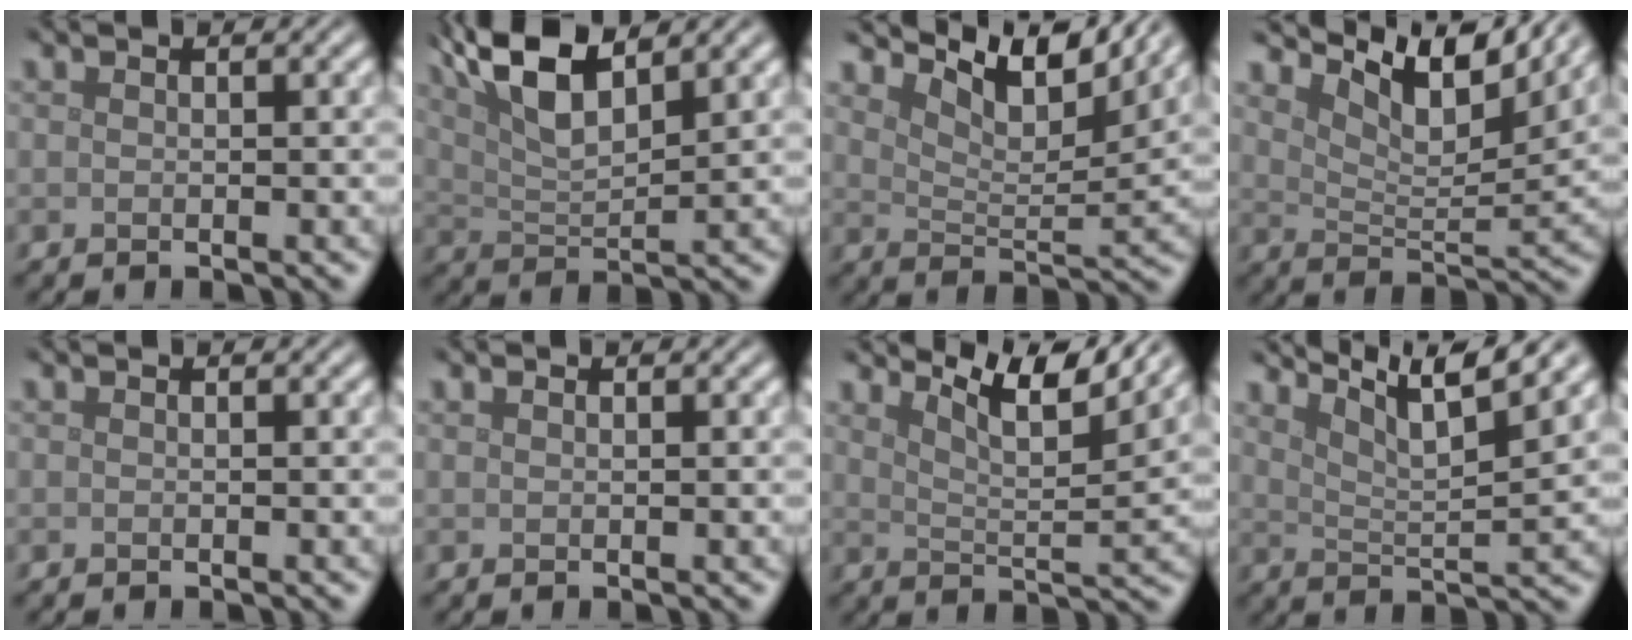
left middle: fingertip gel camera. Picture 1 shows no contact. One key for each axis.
{"total": 7.7, "fx": 4.5, "fy": 2.6, "fz": 5.6, "tx": -0.113, "ty": 0.013, "tz": 0.083}
{"total": 7.5, "fx": 5.8, "fy": 2.2, "fz": 4.2, "tx": -0.070, "ty": 0.001, "tz": 0.095}
{"total": 8.1, "fx": 5.8, "fy": 2.6, "fz": 4.9, "tx": -0.081, "ty": -0.001, "tz": 0.098}
{"total": 0.0}
{"total": 0.0}
{"total": 6.9, "fx": 5.4, "fy": 1.3, "fz": 4.0, "tx": -0.072, "ty": -0.001, "tz": 0.081}
{"total": 7.6, "fx": 5.9, "fy": 1.2, "fz": 4.6, "tx": -0.084, "ty": 0.010, "tz": 0.078}